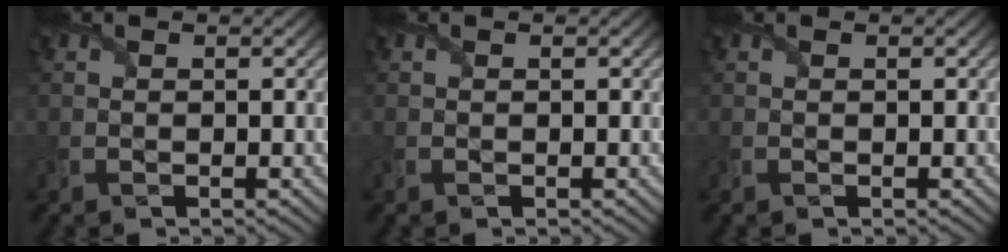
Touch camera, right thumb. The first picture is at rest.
{"total": 0.0}
{"total": 0.0}